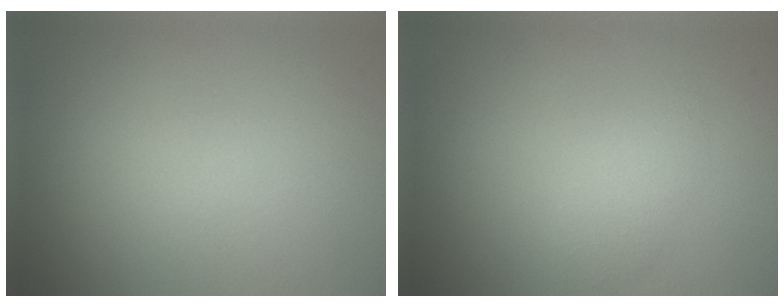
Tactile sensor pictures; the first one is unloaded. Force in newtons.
{"total": 1.7, "press": 1.7, "slide": 0.1}